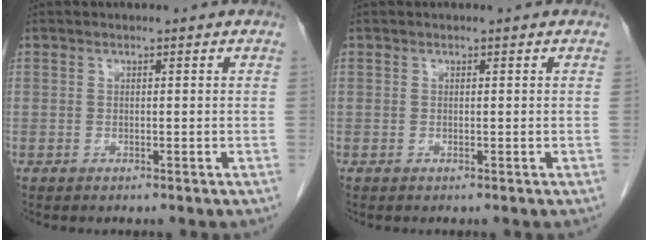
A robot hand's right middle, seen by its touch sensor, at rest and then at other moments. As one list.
[{"total": 0.0}]